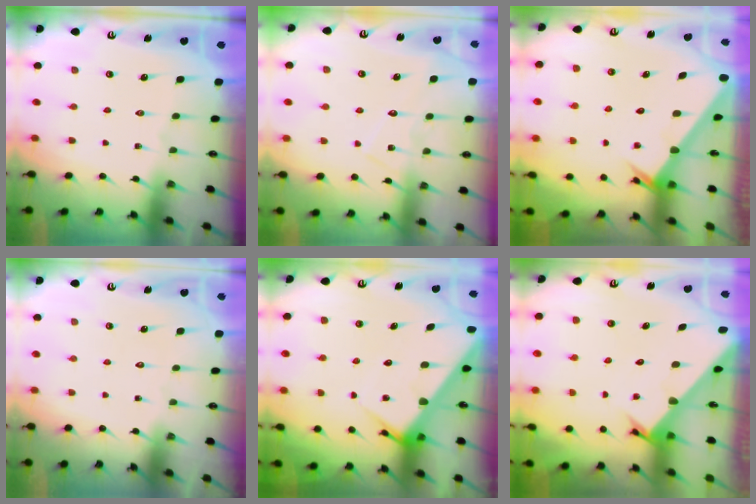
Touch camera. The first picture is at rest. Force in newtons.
{"total": 7.4, "press": 7.4, "slide": 0.6}
{"total": 2.5, "press": 2.5, "slide": 0.1}
{"total": 1.6, "press": 1.6, "slide": 0.0}
{"total": 6.2, "press": 6.2, "slide": 0.6}
{"total": 2.3, "press": 2.3, "slide": 0.2}